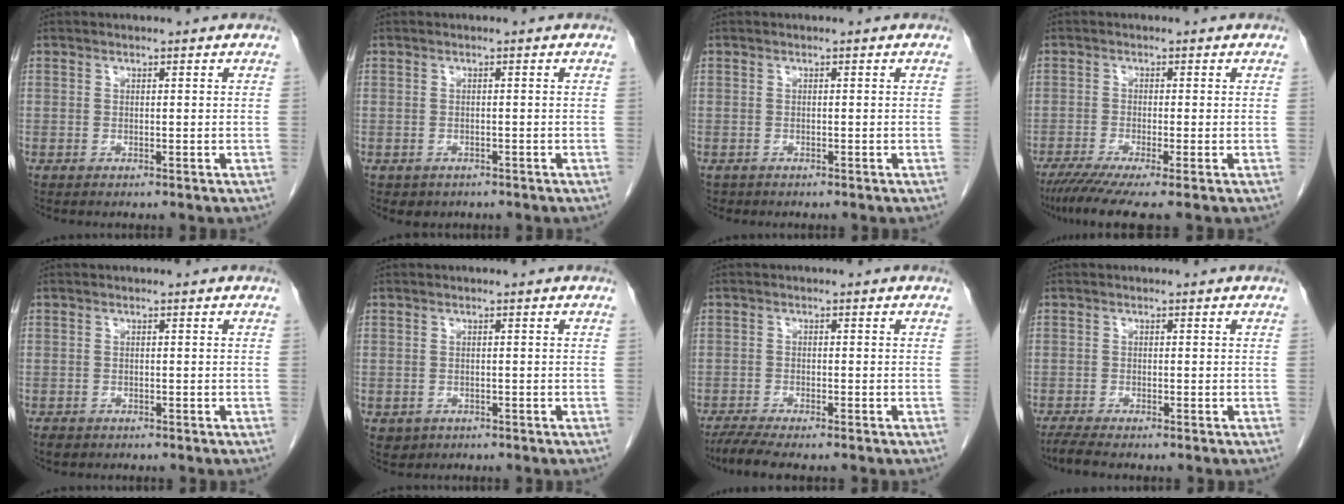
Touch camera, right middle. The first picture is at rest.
{"total": 1.9, "force": [-1.3, 1.3, 0.3], "torque": [-0.010, 0.002, -0.013]}
{"total": 0.5, "force": [-0.3, 0.4, 0.0], "torque": [-0.010, 0.002, -0.004]}
{"total": 6.9, "force": [-5.1, 0.0, 4.6], "torque": [-0.072, -0.018, -0.086]}
{"total": 1.3, "force": [-0.9, 0.9, 0.4], "torque": [-0.010, 0.001, -0.010]}
{"total": 2.0, "force": [-0.8, 1.8, 0.4], "torque": [-0.005, 0.003, -0.003]}
{"total": 5.2, "force": [-4.2, 0.5, 2.9], "torque": [-0.051, -0.012, -0.070]}
{"total": 2.6, "force": [-2.2, -0.1, 1.4], "torque": [-0.032, -0.008, -0.041]}